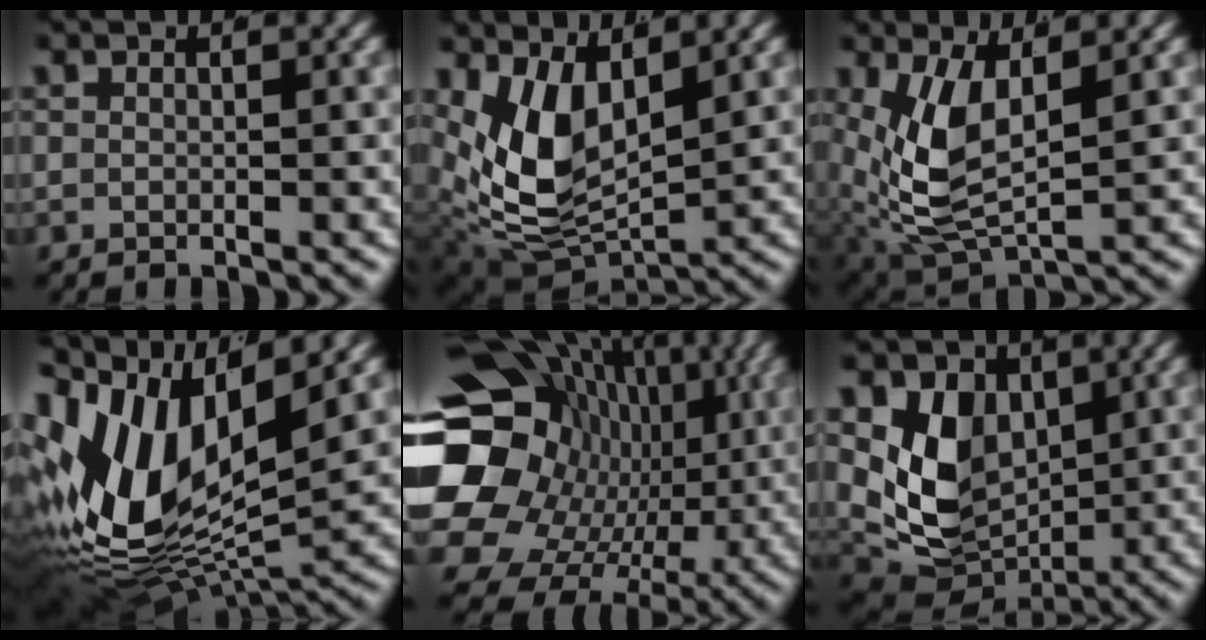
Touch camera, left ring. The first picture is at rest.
{"total": 9.5, "force": [0.5, 6.5, 6.9], "torque": [-0.153, -0.046, 0.033]}
{"total": 6.1, "force": [0.2, 3.4, 5.1], "torque": [-0.120, -0.034, 0.029]}
{"total": 15.5, "force": [0.9, 10.5, 11.5], "torque": [-0.235, -0.031, 0.031]}
{"total": 21.2, "force": [0.5, 16.7, 13.1], "torque": [-0.257, -0.055, 0.017]}
{"total": 10.8, "force": [0.8, 8.5, 6.6], "torque": [-0.125, -0.030, 0.024]}